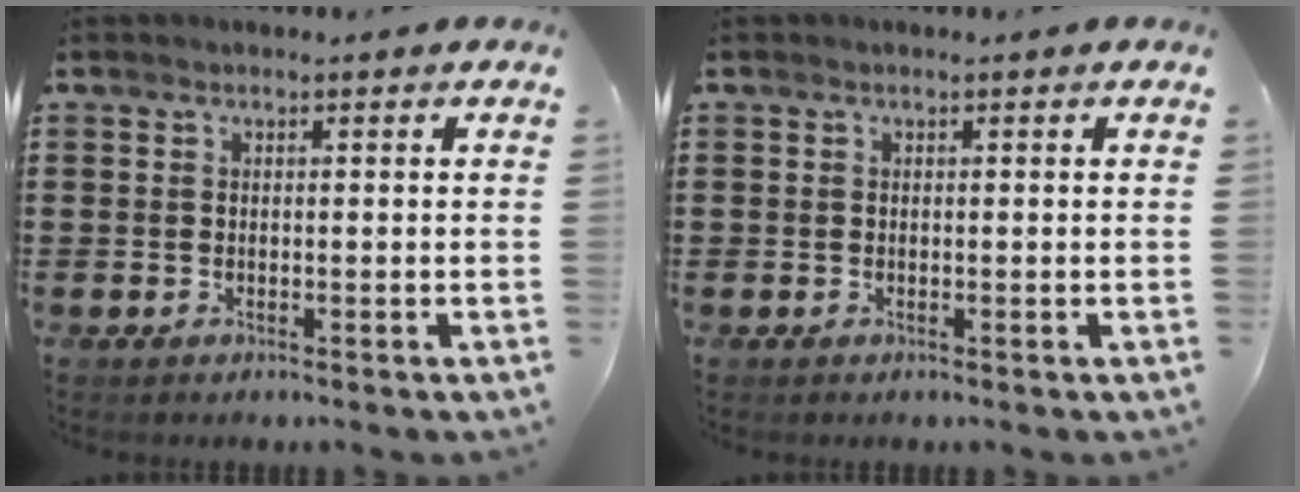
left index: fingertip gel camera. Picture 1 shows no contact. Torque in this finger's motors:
{"motor_torque": [-0.07, 0.10, -0.25, -0.02]}